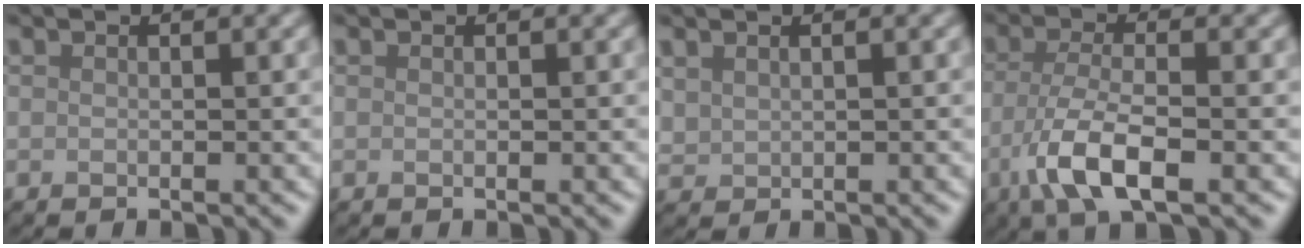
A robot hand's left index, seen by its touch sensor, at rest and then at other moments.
{"total": 0.0}
{"total": 0.9, "force": [0.7, 0.5, 0.2], "torque": [-0.010, -0.001, 0.020]}
{"total": 5.4, "force": [-2.0, 1.7, 4.7], "torque": [-0.099, -0.003, -0.043]}